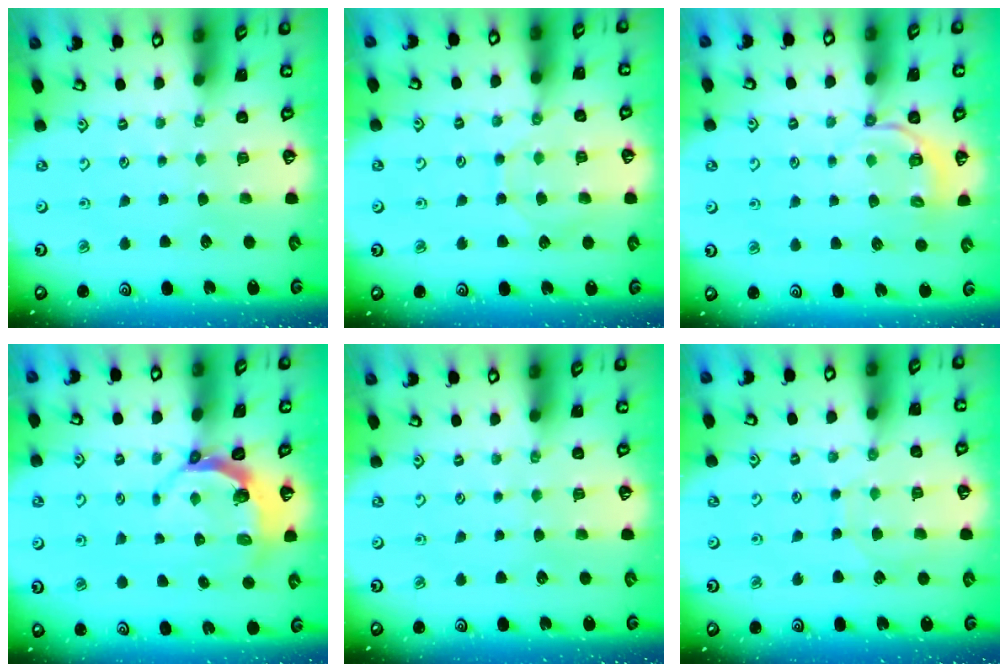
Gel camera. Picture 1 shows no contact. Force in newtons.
{"total": 7.6, "press": 7.5, "slide": 0.8}
{"total": 5.8, "press": 5.5, "slide": 1.9}
{"total": 5.2, "press": 3.8, "slide": 3.5}
{"total": 0.0}
{"total": 6.9, "press": 6.8, "slide": 0.5}